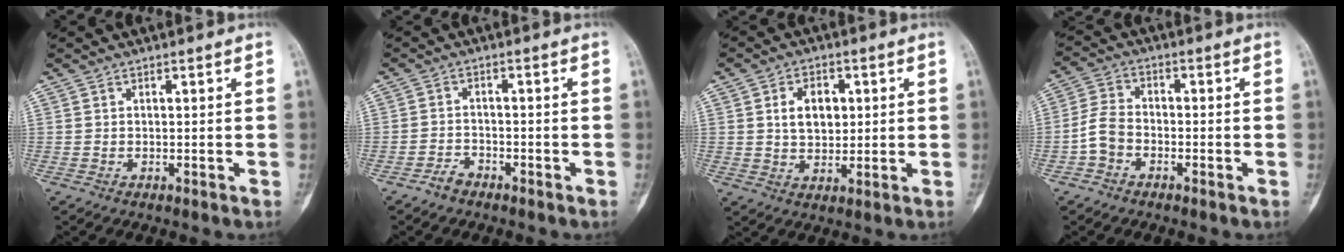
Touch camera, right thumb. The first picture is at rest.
{"total": 2.5, "force": [-2.1, 1.4, 0.6], "torque": [-0.009, 0.014, -0.039]}
{"total": 7.1, "force": [1.6, 4.8, 4.9], "torque": [-0.058, -0.004, 0.027]}
{"total": 5.4, "force": [-2.2, 4.0, 3.0], "torque": [-0.053, 0.024, -0.052]}